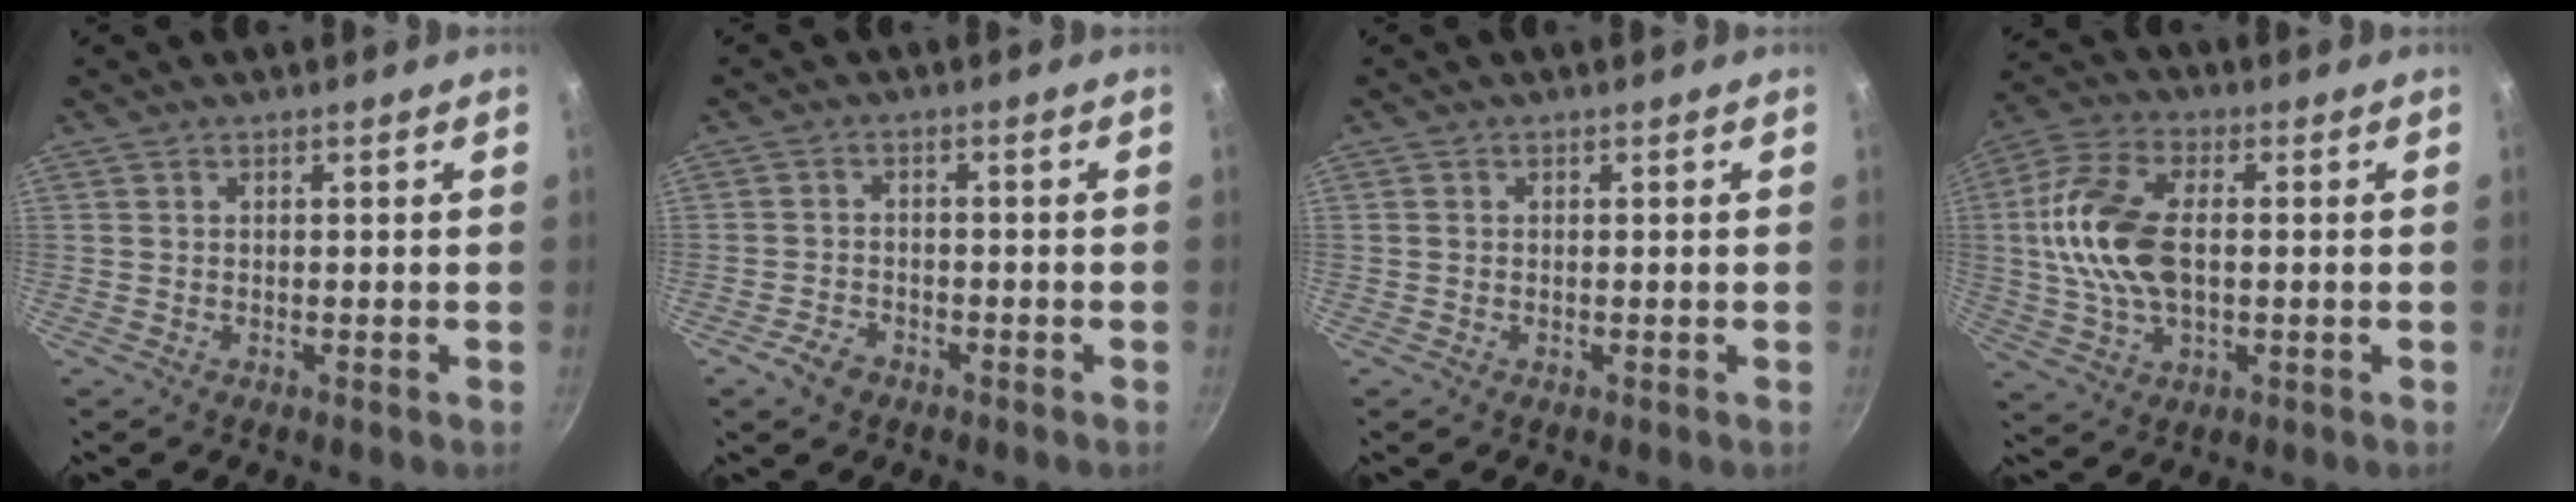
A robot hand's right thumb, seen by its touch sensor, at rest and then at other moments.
{"total": 3.9, "force": [-2.5, 2.5, 1.7], "torque": [-0.029, 0.026, -0.045]}
{"total": 0.8, "force": [0.1, 0.7, 0.4], "torque": [-0.006, 0.004, 0.000]}
{"total": 15.0, "force": [0.7, 8.5, 12.4], "torque": [-0.242, 0.018, 0.004]}